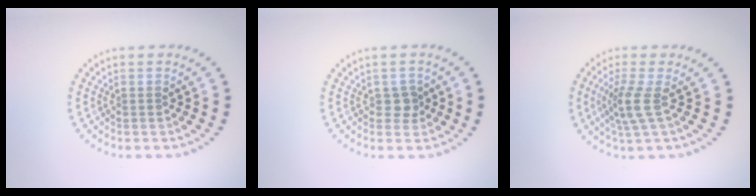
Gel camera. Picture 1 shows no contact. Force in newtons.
{"total": 1.3, "press": 1.3, "slide": 0.5}
{"total": 2.7, "press": 2.1, "slide": 1.7}